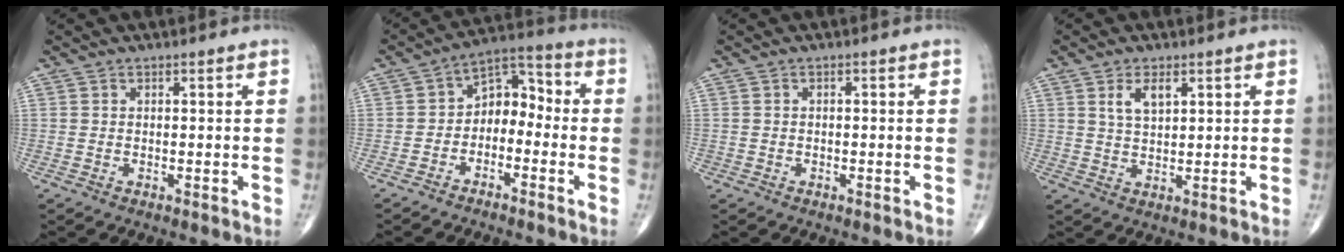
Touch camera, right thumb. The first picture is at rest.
{"total": 8.1, "force": [-2.3, 5.7, 5.4], "torque": [-0.054, 0.053, -0.054]}
{"total": 0.5, "force": [-0.3, 0.5, 0.0], "torque": [0.007, 0.004, -0.009]}
{"total": 4.4, "force": [2.0, 2.1, 3.3], "torque": [-0.057, -0.008, 0.040]}